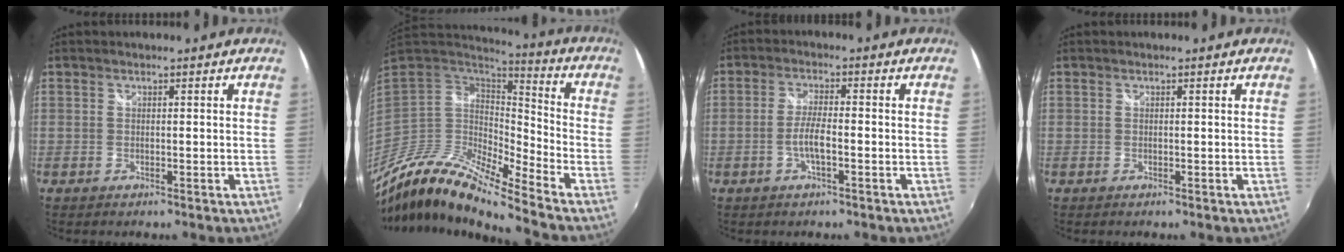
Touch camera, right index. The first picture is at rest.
{"total": 15.9, "force": [-13.1, 2.0, 8.8], "torque": [-0.153, -0.026, -0.264]}
{"total": 3.7, "force": [-1.4, 0.5, 3.4], "torque": [-0.075, 0.005, -0.026]}
{"total": 0.0}